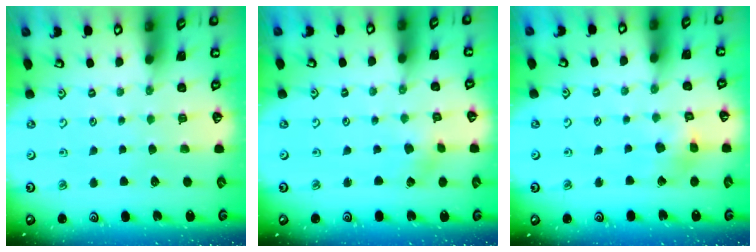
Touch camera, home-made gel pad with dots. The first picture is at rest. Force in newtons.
{"total": 1.6, "press": 1.6, "slide": 0.1}
{"total": 7.2, "press": 7.2, "slide": 0.5}